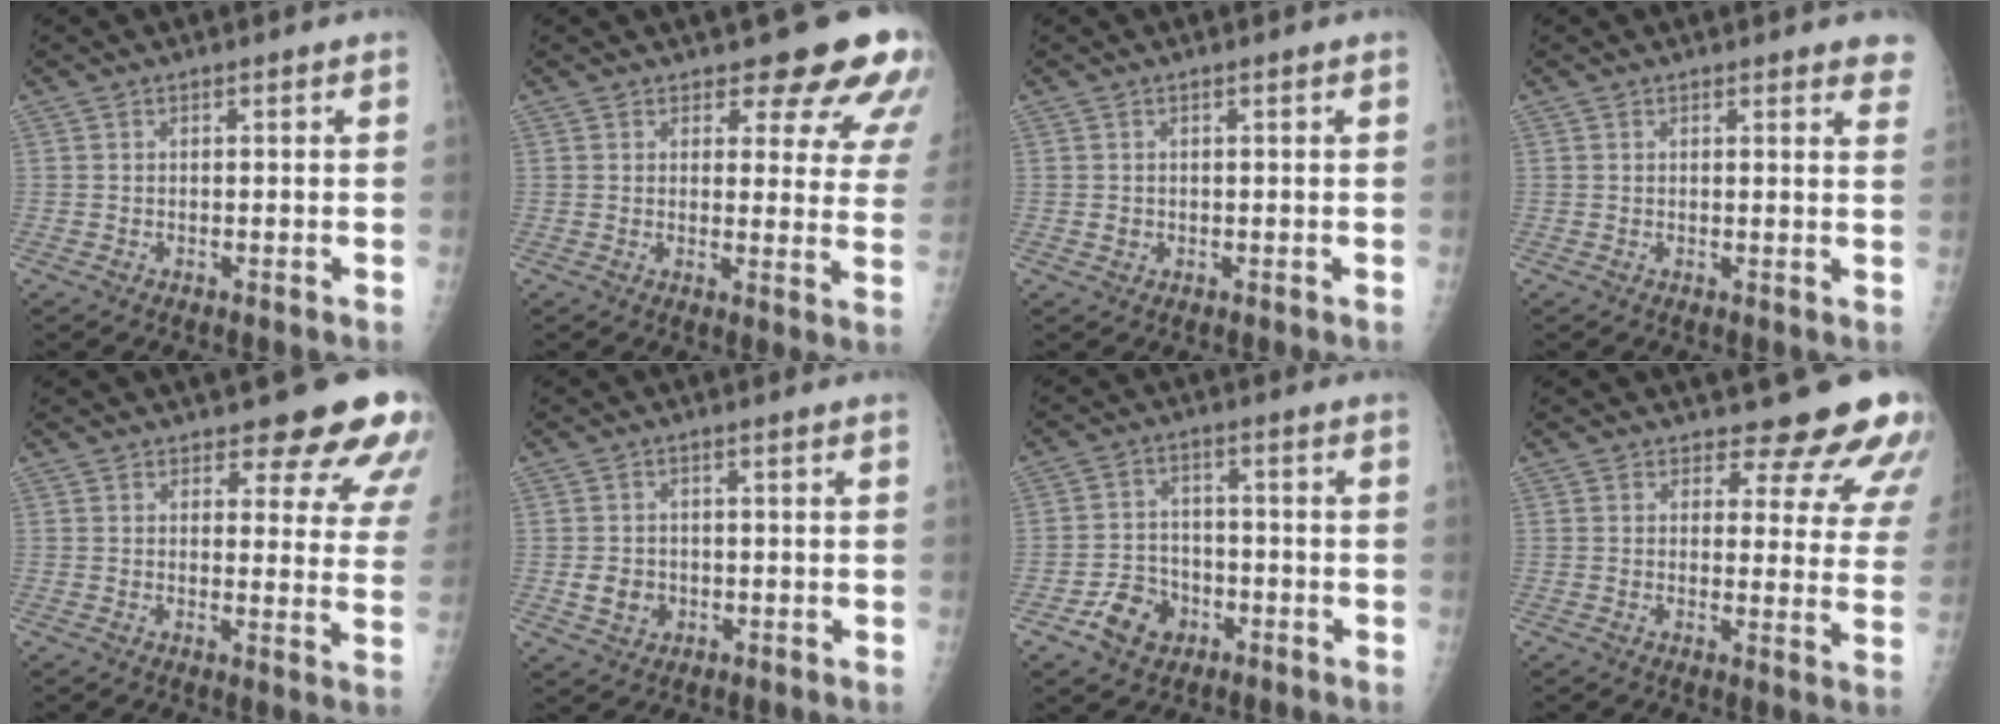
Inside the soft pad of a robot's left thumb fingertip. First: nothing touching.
{"total": 13.1, "force": [10.8, 4.5, 5.9], "torque": [-0.020, -0.068, 0.105]}
{"total": 0.8, "force": [0.1, 0.6, 0.4], "torque": [-0.002, 0.000, 0.004]}
{"total": 4.9, "force": [4.2, 1.0, 2.3], "torque": [-0.007, -0.015, 0.030]}
{"total": 13.6, "force": [10.6, 4.5, 7.2], "torque": [-0.038, -0.061, 0.107]}
{"total": 3.8, "force": [-0.6, 3.3, 1.8], "torque": [-0.017, 0.003, -0.003]}
{"total": 7.4, "force": [-3.8, 5.4, 3.2], "torque": [-0.039, 0.026, -0.065]}
{"total": 12.9, "force": [11.8, 4.0, 3.3], "torque": [0.008, -0.094, 0.115]}